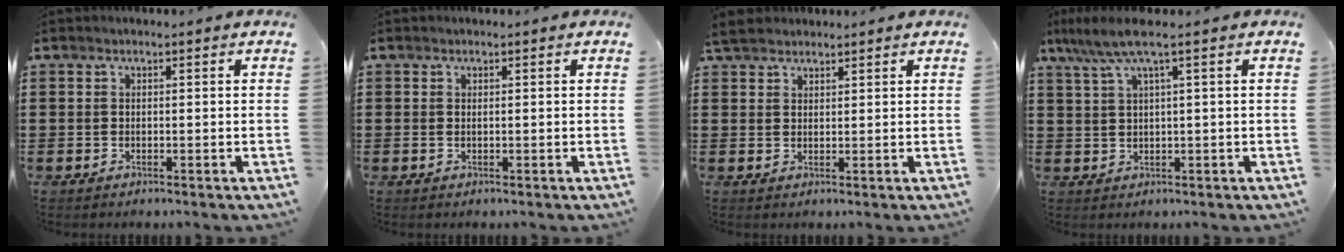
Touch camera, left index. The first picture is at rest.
{"total": 0.0}
{"total": 2.9, "force": [2.7, 1.0, 0.7], "torque": [-0.023, 0.003, 0.052]}
{"total": 4.7, "force": [2.1, 0.2, 4.2], "torque": [-0.094, -0.003, 0.033]}